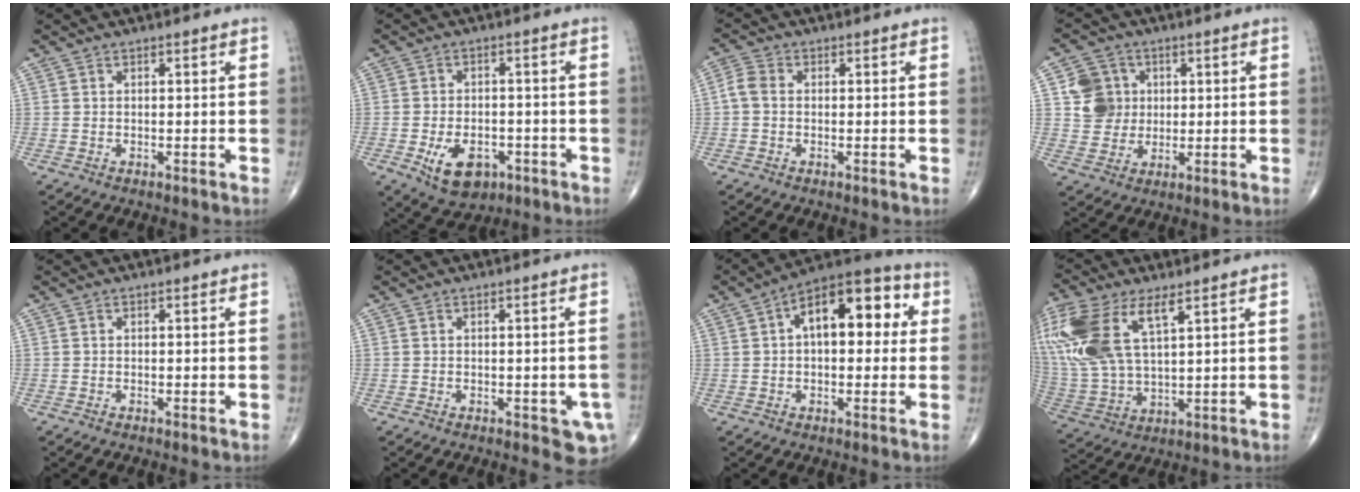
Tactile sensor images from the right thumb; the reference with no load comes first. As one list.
[{"total": 8.9, "force": [-3.5, 5.7, 5.9], "torque": [-0.078, 0.011, -0.046]}, {"total": 3.2, "force": [-0.1, 2.4, 2.1], "torque": [-0.042, 0.010, -0.011]}, {"total": 7.7, "force": [1.5, 7.2, 2.1], "torque": [-0.005, 0.000, 0.028]}, {"total": 0.0}, {"total": 4.7, "force": [-1.4, 2.1, 3.9], "torque": [-0.024, 0.001, -0.013]}, {"total": 15.1, "force": [3.0, 7.9, 12.5], "torque": [-0.152, 0.036, 0.034]}, {"total": 19.3, "force": [8.4, 8.7, 15.1], "torque": [-0.362, -0.011, 0.172]}]